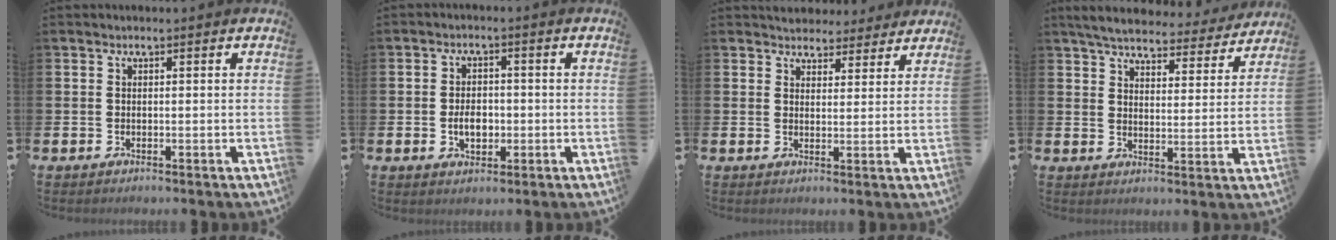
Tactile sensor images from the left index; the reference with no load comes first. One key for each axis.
{"total": 3.6, "fx": -0.7, "fy": 2.5, "fz": 2.5, "tx": -0.028, "ty": -0.004, "tz": -0.019}
{"total": 4.2, "fx": 4.0, "fy": 1.5, "fz": -0.1, "tx": 0.001, "ty": -0.025, "tz": 0.070}
{"total": 5.7, "fx": 5.4, "fy": 1.1, "fz": 1.4, "tx": -0.047, "ty": -0.035, "tz": 0.093}